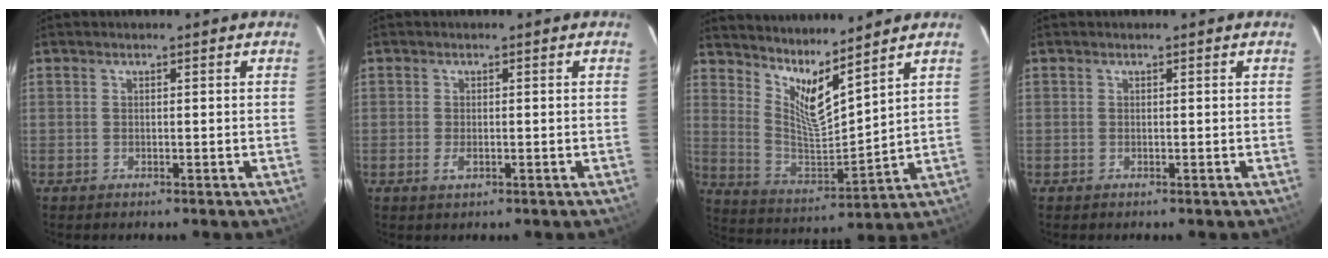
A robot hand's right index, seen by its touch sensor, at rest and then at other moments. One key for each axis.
{"total": 1.8, "fx": -0.7, "fy": 0.8, "fz": 1.5, "tx": -0.029, "ty": -0.003, "tz": -0.011}
{"total": 10.3, "fx": 8.6, "fy": 0.4, "fz": 5.6, "tx": -0.095, "ty": -0.026, "tz": 0.163}
{"total": 0.0}